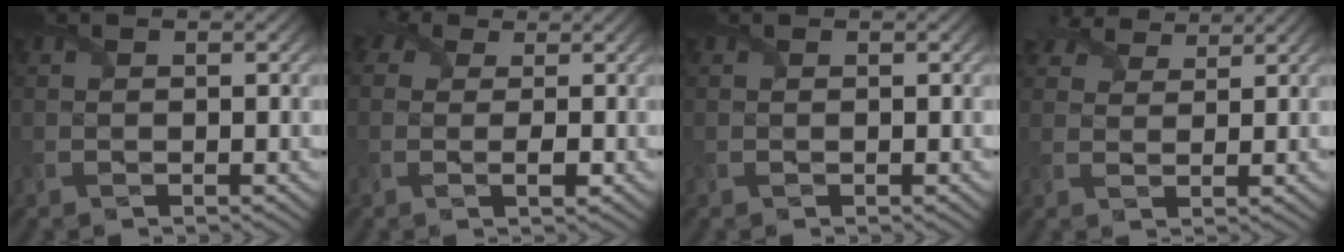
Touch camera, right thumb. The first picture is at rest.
{"total": 4.0, "force": [0.5, 2.8, 2.8], "torque": [-0.054, 0.002, -0.001]}
{"total": 0.0}
{"total": 4.8, "force": [4.1, 2.0, 1.7], "torque": [-0.044, 0.013, 0.071]}